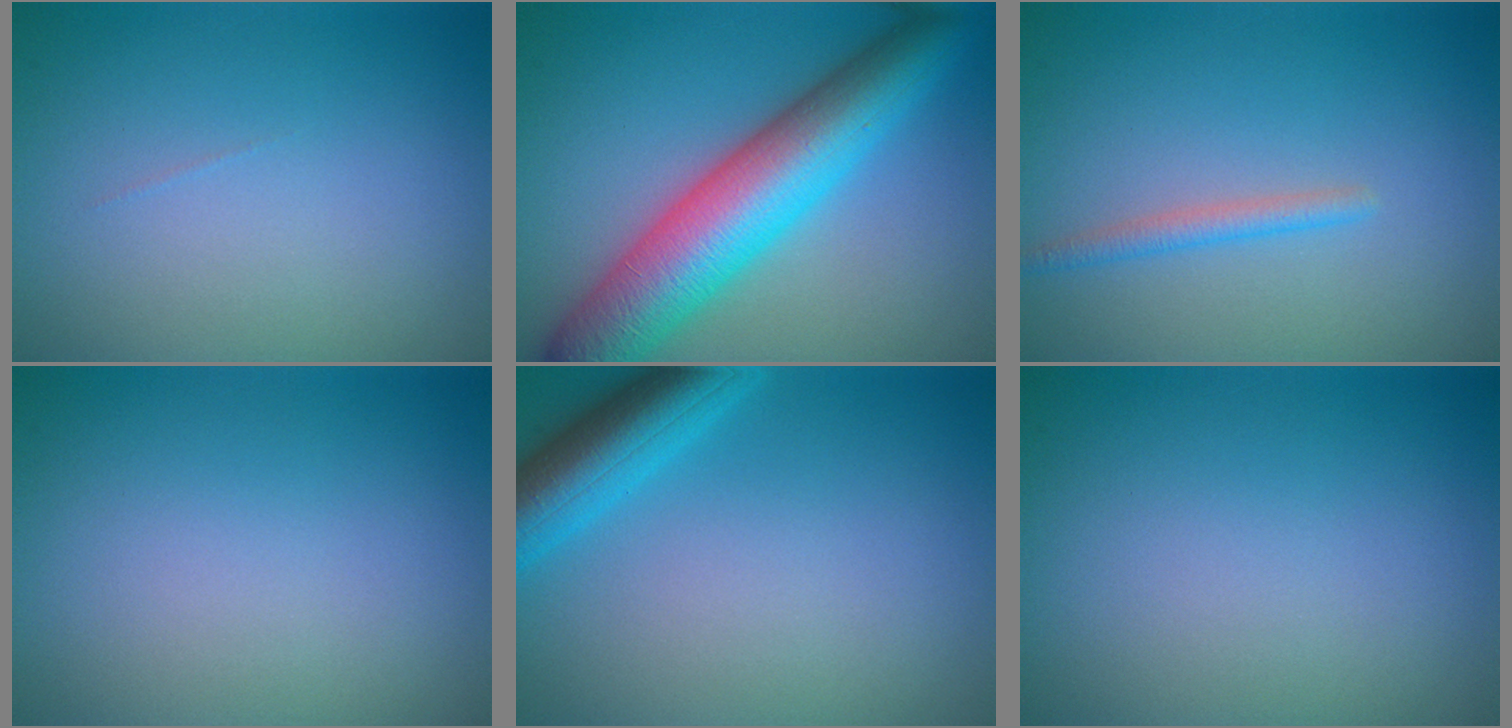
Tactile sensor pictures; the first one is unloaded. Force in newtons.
{"total": 10.2, "press": 10.2, "slide": 0.2}
{"total": 1.5, "press": 1.5, "slide": 0.1}
{"total": 0.0}
{"total": 5.4, "press": 5.4, "slide": 0.4}
{"total": 0.0}